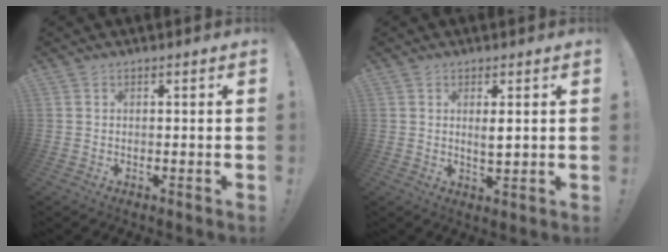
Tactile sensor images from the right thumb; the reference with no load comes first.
{"total": 3.1, "force": [0.8, 0.8, 2.9], "torque": [-0.049, -0.008, 0.012]}